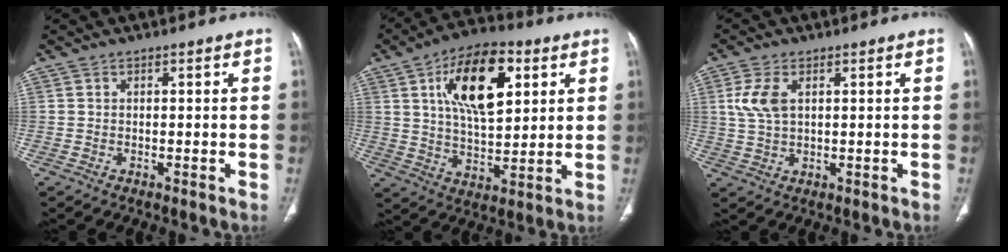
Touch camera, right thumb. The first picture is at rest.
{"total": 17.5, "force": [6.3, 8.6, 13.9], "torque": [-0.200, -0.014, 0.106]}
{"total": 5.5, "force": [1.6, 3.0, 4.3], "torque": [-0.104, 0.001, 0.033]}